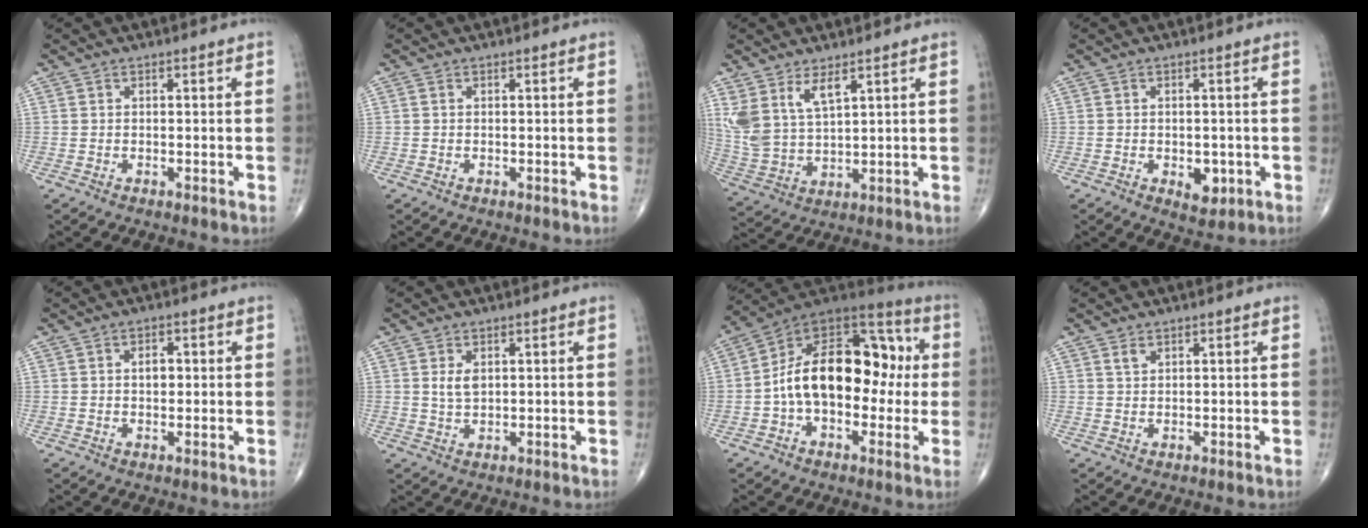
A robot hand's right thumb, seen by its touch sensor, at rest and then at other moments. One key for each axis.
{"total": 0.0}
{"total": 9.6, "fx": 5.2, "fy": 4.2, "fz": 6.8, "tx": -0.141, "ty": -0.022, "tz": 0.118}
{"total": 4.3, "fx": -1.2, "fy": 2.6, "fz": 3.2, "tx": -0.029, "ty": -0.003, "tz": -0.007}
{"total": 3.0, "fx": 0.5, "fy": 1.9, "fz": 2.3, "tx": -0.029, "ty": 0.003, "tz": 0.006}
{"total": 3.0, "fx": 0.9, "fy": 1.8, "fz": 2.3, "tx": -0.037, "ty": -0.006, "tz": 0.020}
{"total": 21.3, "fx": -0.2, "fy": 13.0, "fz": 16.8, "tx": -0.244, "ty": 0.052, "tz": -0.012}
{"total": 1.4, "fx": 0.9, "fy": 0.8, "fz": 0.8, "tx": -0.011, "ty": -0.001, "tz": 0.018}